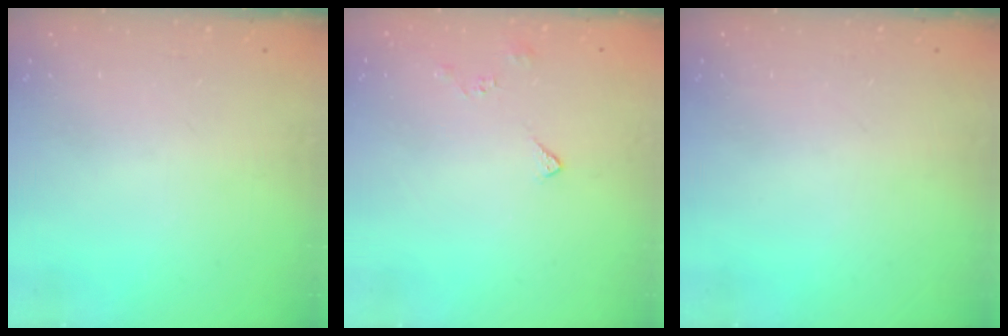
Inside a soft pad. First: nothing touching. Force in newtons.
{"total": 3.1, "press": 3.1, "slide": 0.7}
{"total": 0.0}